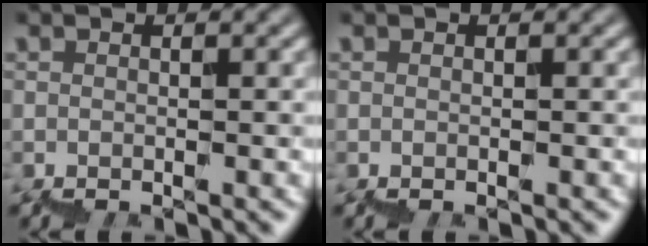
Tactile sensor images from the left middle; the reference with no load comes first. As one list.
[{"total": 0.0}]